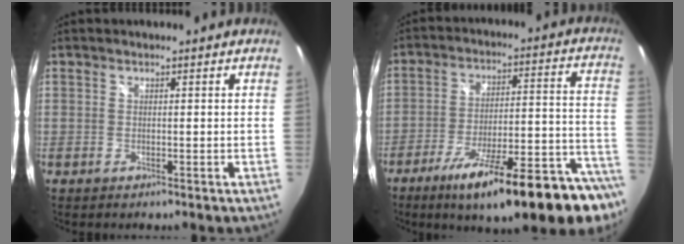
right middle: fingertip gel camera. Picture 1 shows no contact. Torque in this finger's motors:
{"motor_torque": [1.38, -0.76, 0.72, 0.21]}